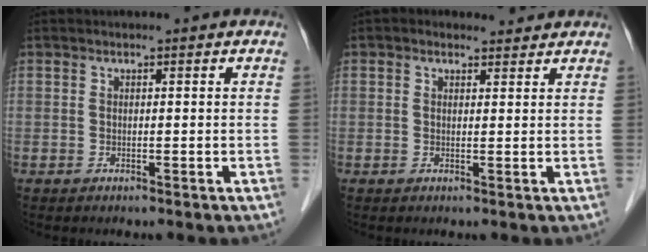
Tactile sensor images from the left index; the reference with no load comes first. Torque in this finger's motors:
{"motor_torque": [0.64, -0.59, 0.18, 0.02]}